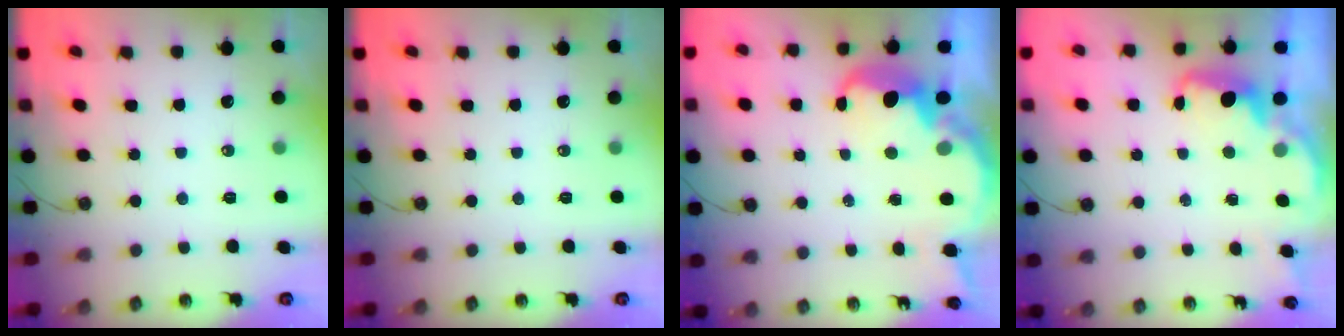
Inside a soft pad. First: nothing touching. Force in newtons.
{"total": 0.0}
{"total": 6.5, "press": 6.4, "slide": 0.6}
{"total": 2.3, "press": 2.3, "slide": 0.5}